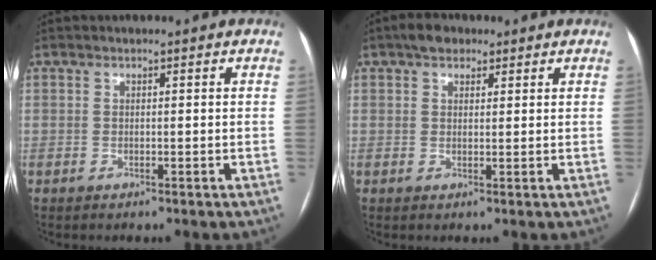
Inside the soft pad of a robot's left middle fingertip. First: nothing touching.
{"total": 3.4, "force": [2.2, 2.0, 1.6], "torque": [-0.029, 0.014, 0.035]}